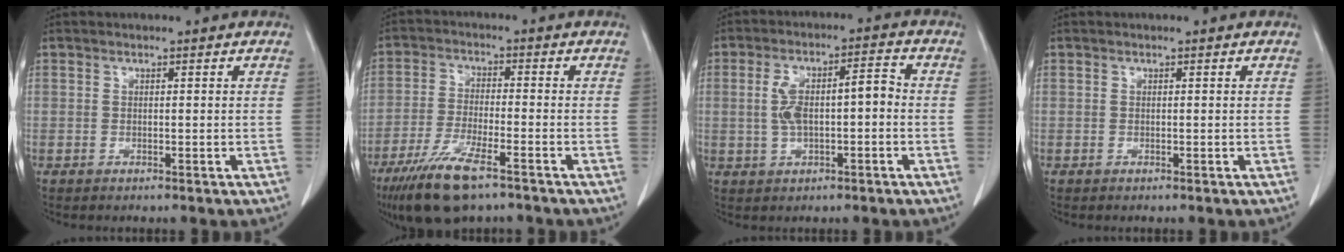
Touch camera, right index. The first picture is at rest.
{"total": 10.6, "force": [-7.1, 2.2, 7.5], "torque": [-0.148, -0.024, -0.125]}
{"total": 7.8, "force": [-0.4, 2.9, 7.2], "torque": [-0.144, 0.031, -0.004]}
{"total": 0.0}